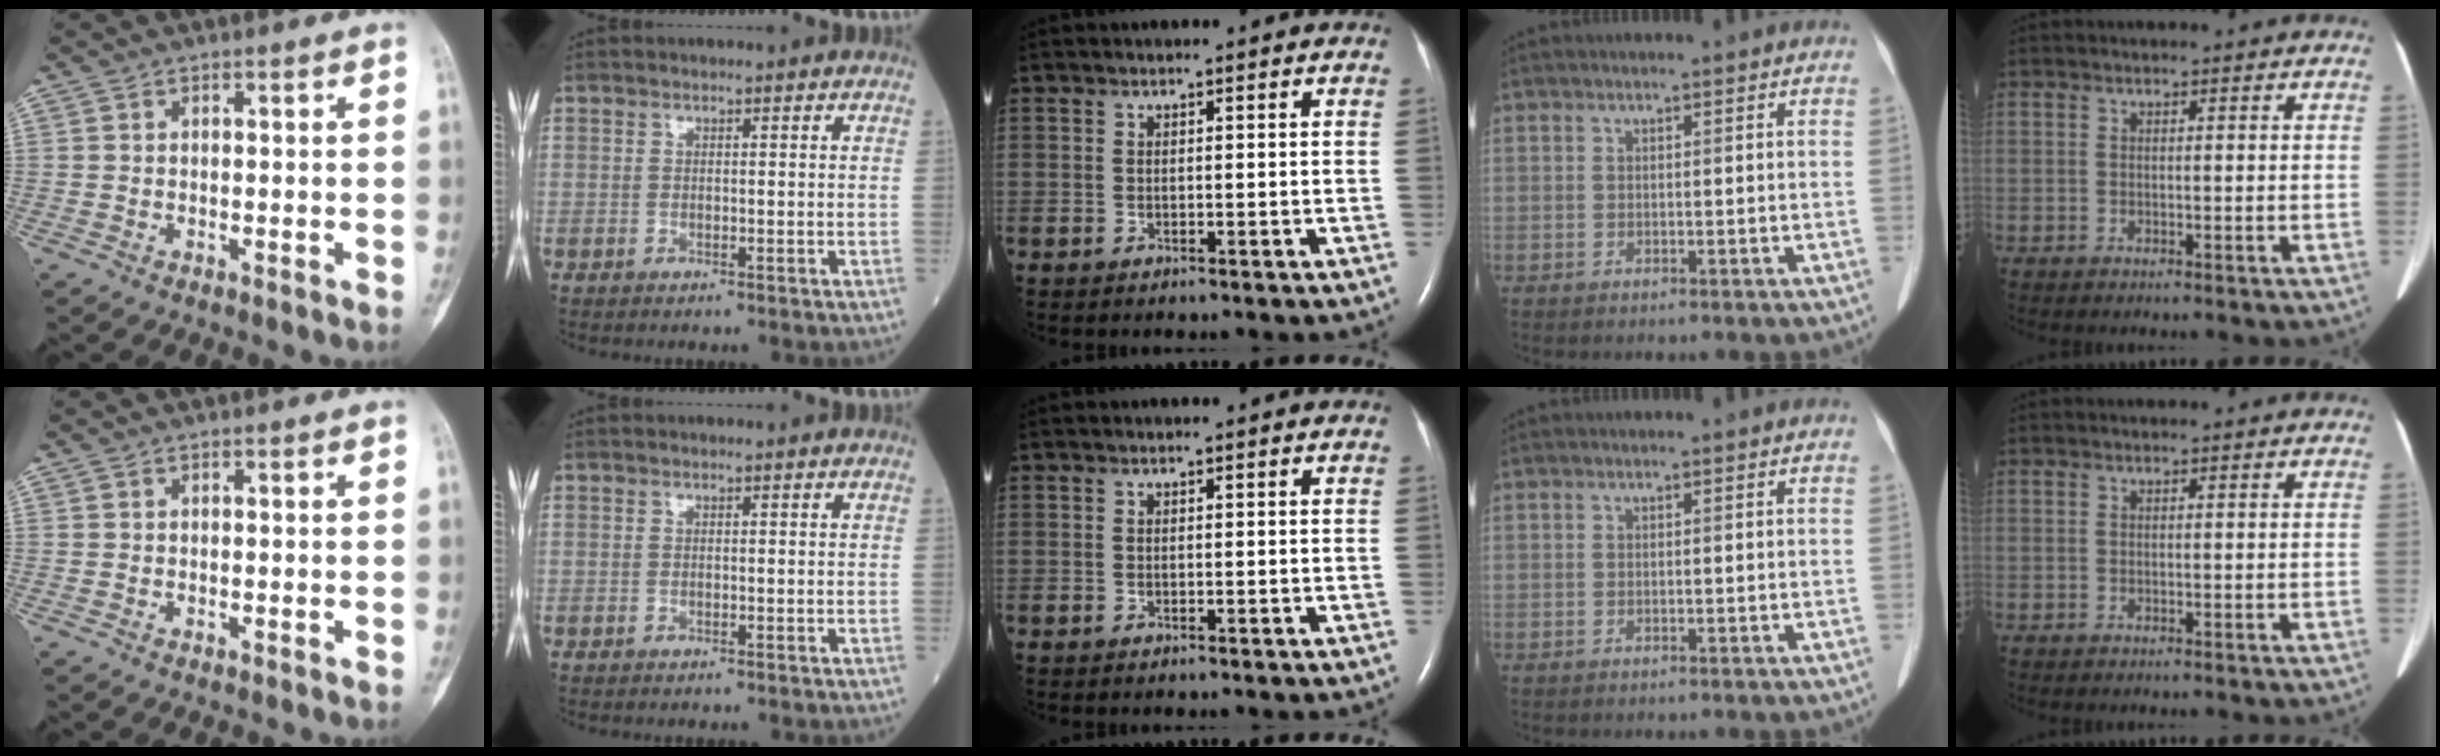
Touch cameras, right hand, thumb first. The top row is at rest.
{}